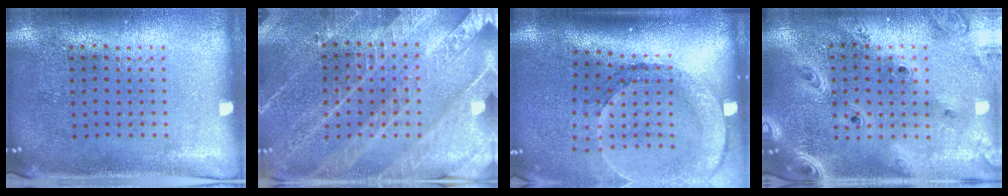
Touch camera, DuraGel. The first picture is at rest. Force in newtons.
{"total": 3.2, "press": 3.1, "slide": 1.1}
{"total": 2.8, "press": 2.1, "slide": 1.9}
{"total": 3.0, "press": 2.5, "slide": 1.6}